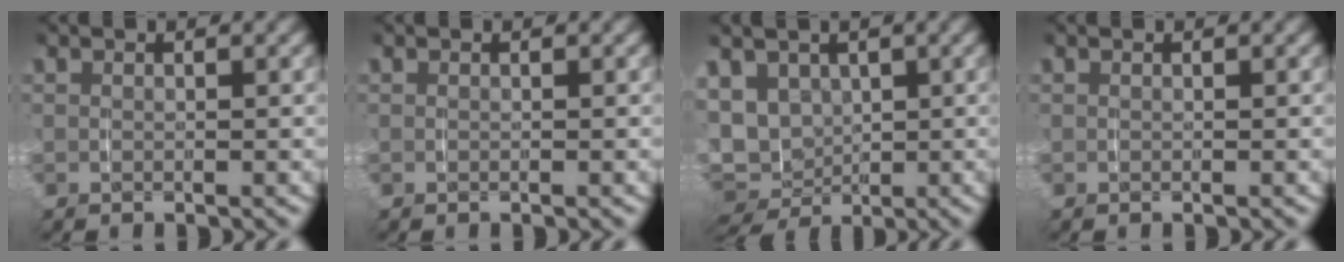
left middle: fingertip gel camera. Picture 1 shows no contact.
{"total": 0.0}
{"total": 9.2, "force": [-0.3, 8.5, 3.4], "torque": [-0.126, -0.047, 0.009]}
{"total": 0.0}